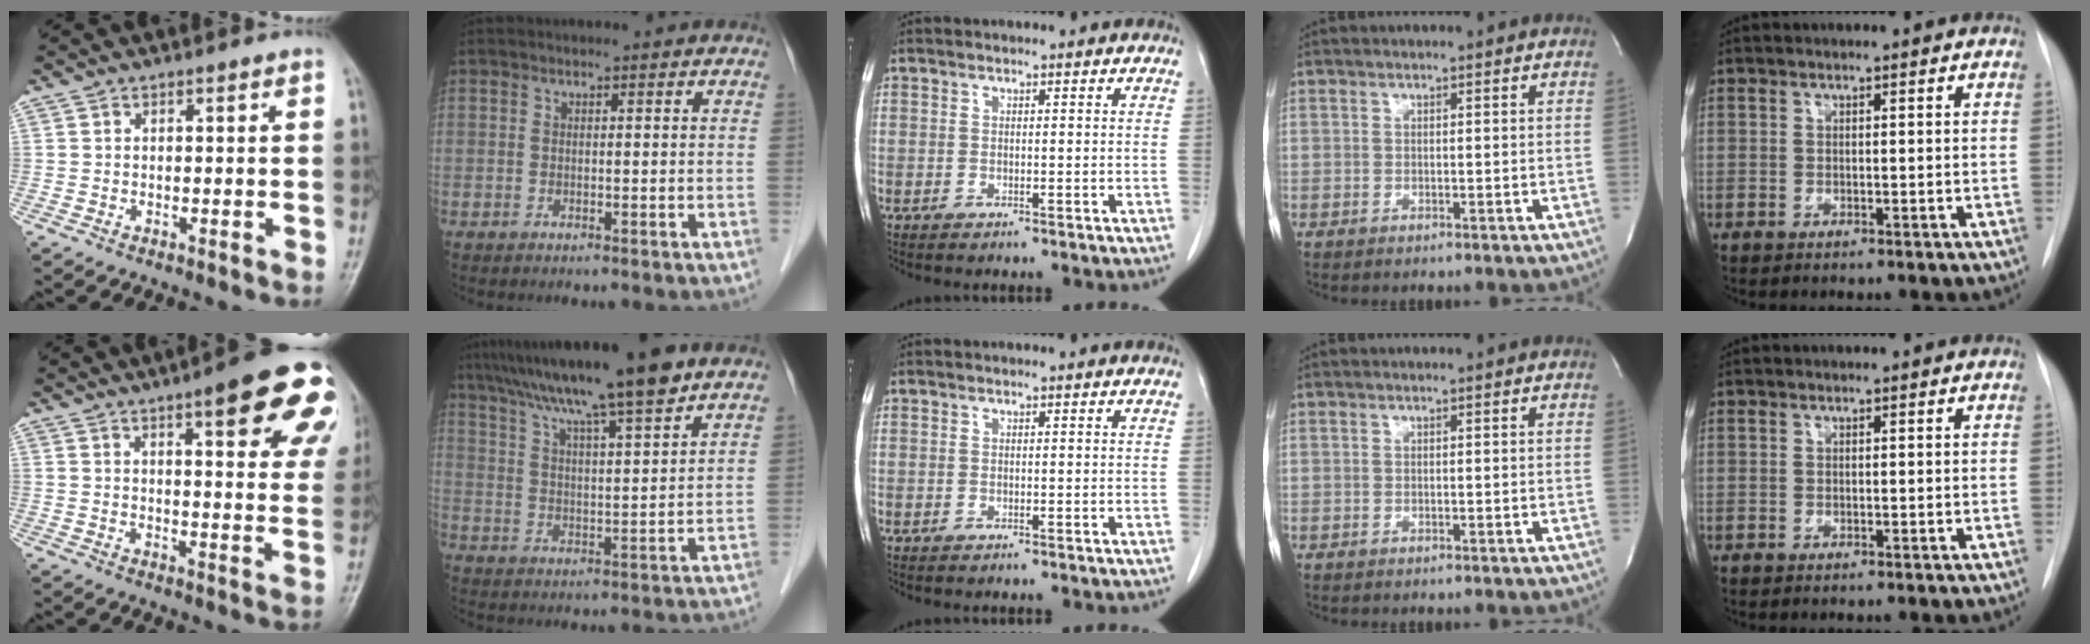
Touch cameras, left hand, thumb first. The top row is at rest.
{"thumb": {"total": 19.4, "force": [9.8, 5.1, 15.9], "torque": [-0.177, -0.028, 0.116]}, "index": {"total": 14.6, "force": [10.9, 0.0, 9.7], "torque": [-0.162, 0.024, 0.177]}}